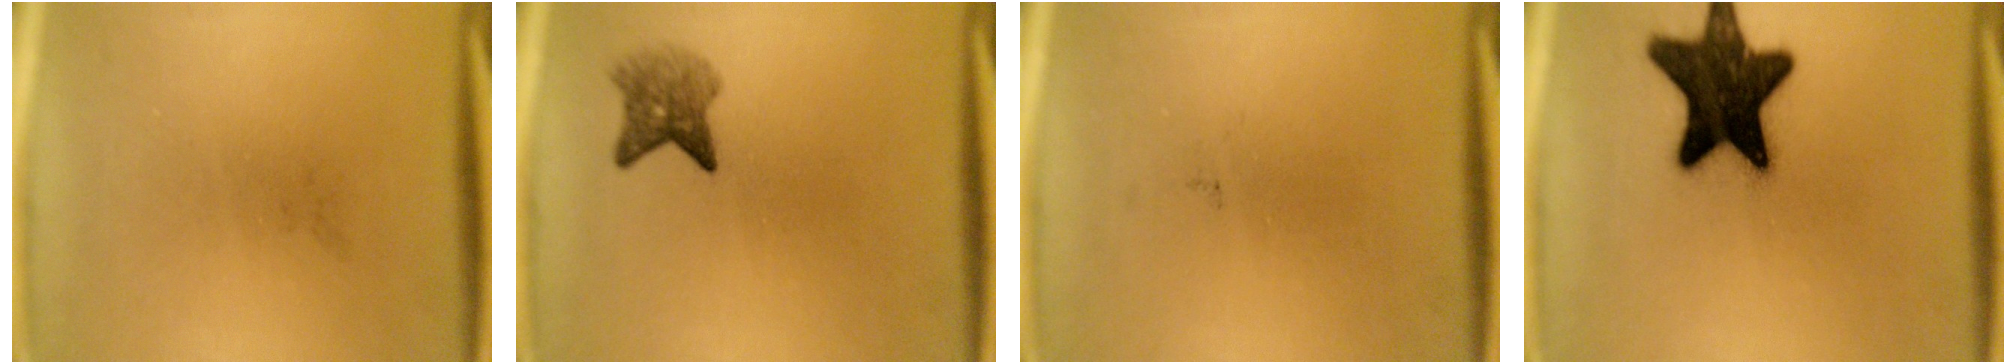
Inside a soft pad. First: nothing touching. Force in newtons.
{"total": 3.5}
{"total": 0.0}
{"total": 17.9}